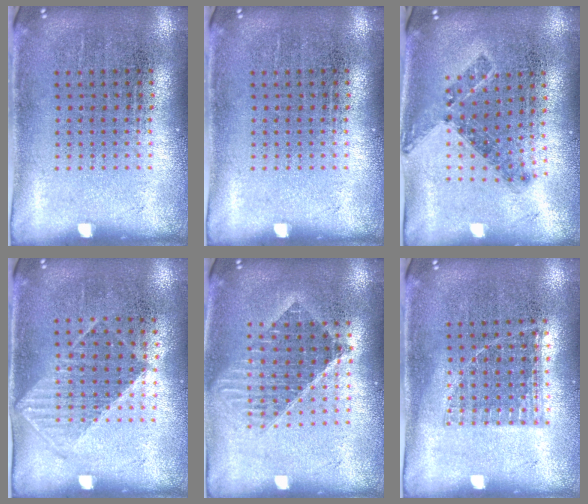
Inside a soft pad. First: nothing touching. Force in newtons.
{"total": 0.0}
{"total": 0.8, "press": 0.8, "slide": 0.3}
{"total": 1.0, "press": 0.9, "slide": 0.5}
{"total": 1.5, "press": 1.3, "slide": 0.8}
{"total": 0.8, "press": 0.8, "slide": 0.3}